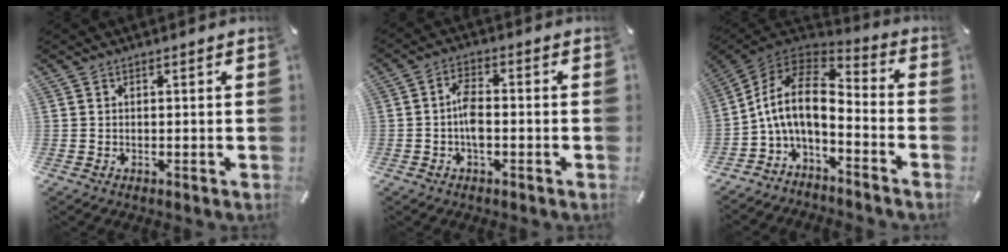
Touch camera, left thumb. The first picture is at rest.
{"total": 5.3, "force": [-1.2, 2.5, 4.5], "torque": [-0.084, 0.011, -0.021]}
{"total": 11.9, "force": [-1.7, 6.2, 10.0], "torque": [-0.212, -0.002, -0.034]}